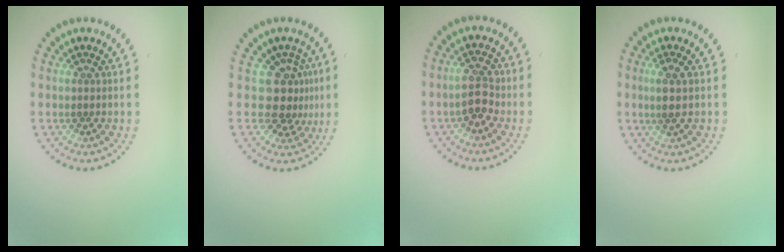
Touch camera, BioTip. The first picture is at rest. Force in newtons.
{"total": 3.4, "press": 2.4, "slide": 2.3}
{"total": 2.7, "press": 2.7, "slide": 0.4}
{"total": 1.8, "press": 1.6, "slide": 0.9}